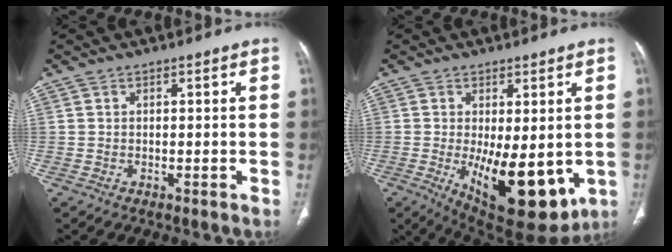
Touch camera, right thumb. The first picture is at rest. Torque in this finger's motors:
{"motor_torque": [1.19, 3.09, 0.34, -0.18, 0.44]}